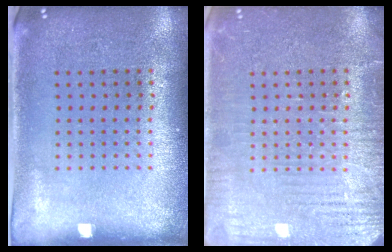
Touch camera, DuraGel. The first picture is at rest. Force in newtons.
{"total": 4.6, "press": 4.5, "slide": 0.5}